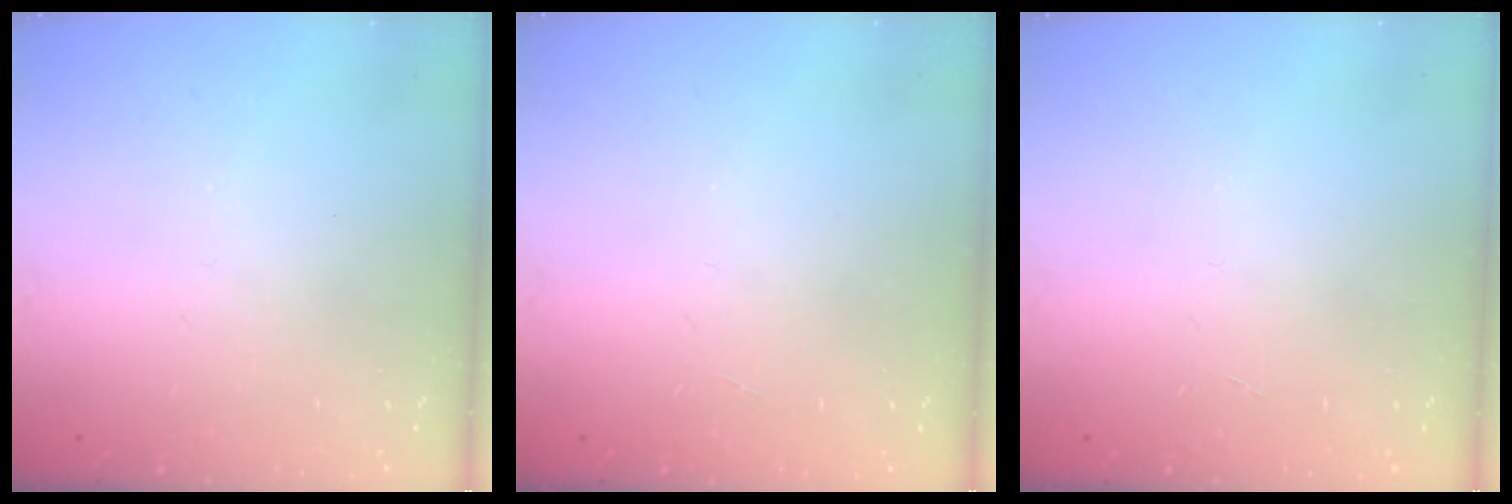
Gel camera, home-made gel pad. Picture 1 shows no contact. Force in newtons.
{"total": 0.0}
{"total": 0.0}